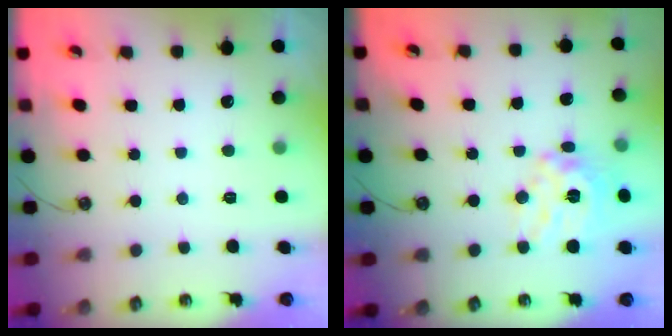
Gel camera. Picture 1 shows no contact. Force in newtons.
{"total": 13.2, "press": 13.2, "slide": 1.3}